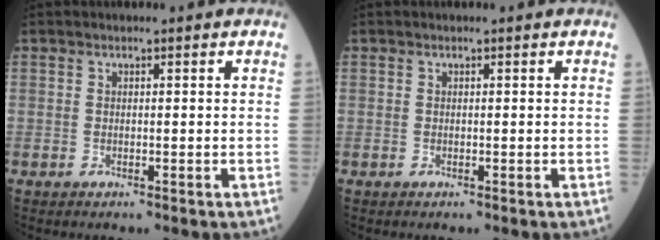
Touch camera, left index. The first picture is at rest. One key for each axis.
{"total": 0.0}